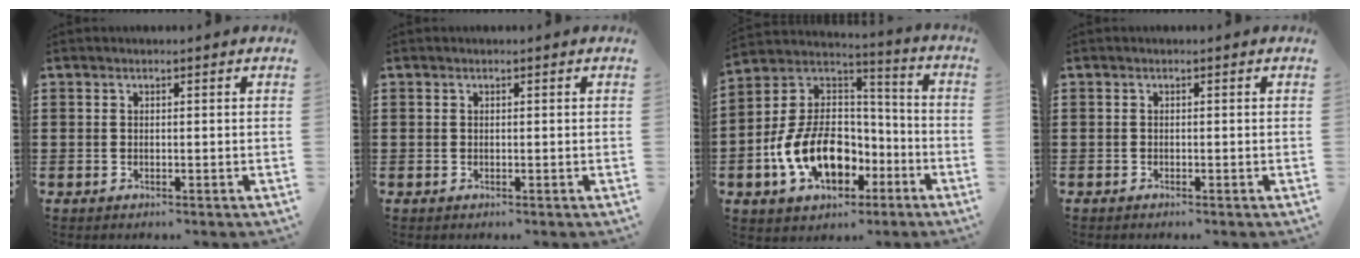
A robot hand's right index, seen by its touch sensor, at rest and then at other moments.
{"total": 0.0}
{"total": 13.7, "force": [-5.1, 8.9, 9.0], "torque": [-0.214, 0.018, -0.092]}
{"total": 0.0}